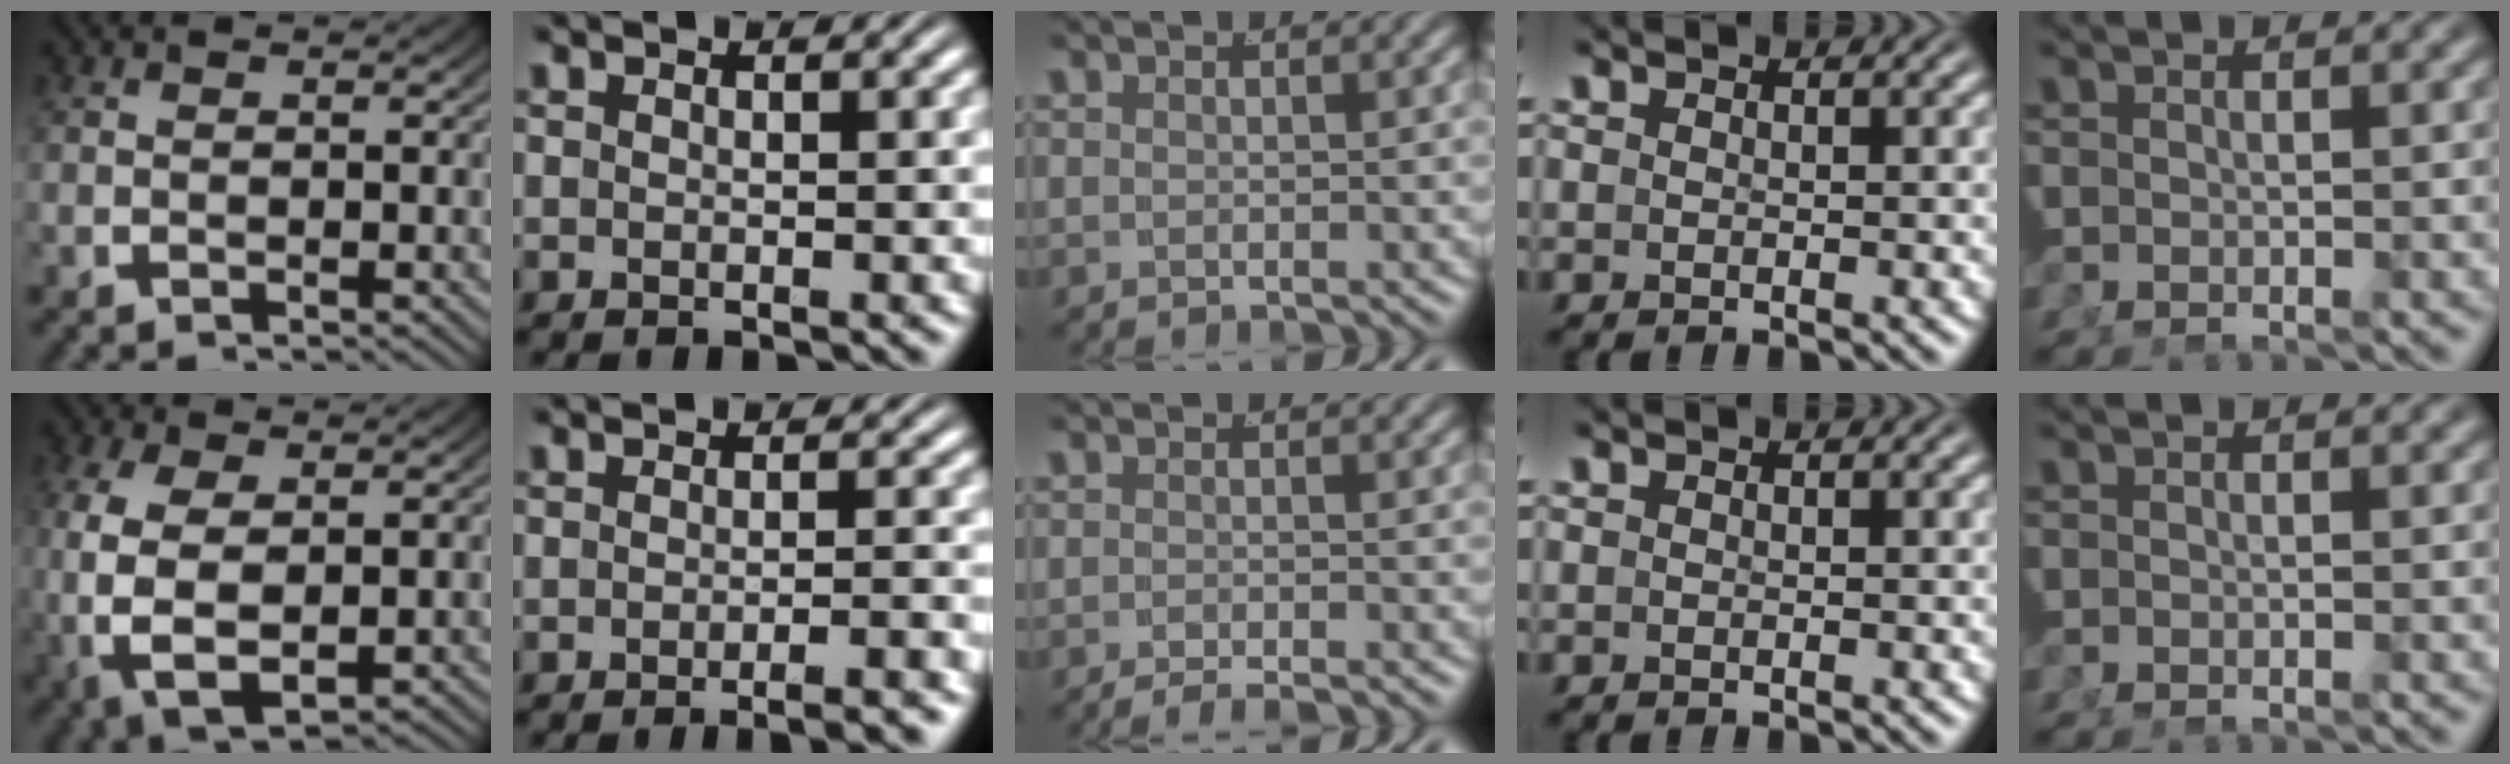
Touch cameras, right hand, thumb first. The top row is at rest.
{"thumb": {"total": 9.1, "force": [-1.4, 6.1, 6.7], "torque": [-0.182, -0.045, 0.005]}, "index": {"total": 3.2, "force": [-2.8, 0.0, 1.5], "torque": [-0.011, 0.006, -0.049]}, "middle": {"total": 2.3, "force": [-2.2, 0.0, 0.7], "torque": [-0.010, -0.005, -0.034]}}